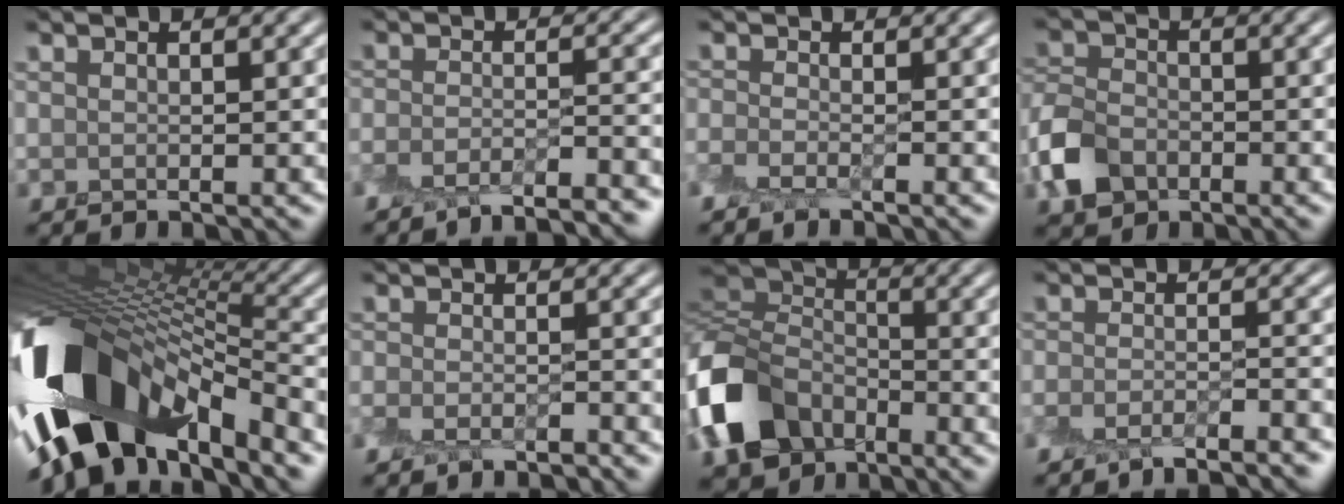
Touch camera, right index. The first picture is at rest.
{"total": 6.6, "force": [-6.1, 1.0, 2.3], "torque": [-0.035, -0.004, -0.093]}
{"total": 1.5, "force": [-1.4, 0.2, 0.5], "torque": [-0.014, -0.002, -0.036]}
{"total": 4.4, "force": [-2.4, 3.2, 2.0], "torque": [-0.048, 0.002, -0.059]}
{"total": 14.8, "force": [-5.9, 7.4, 11.4], "torque": [-0.211, 0.004, -0.111]}
{"total": 3.0, "force": [-3.0, 0.4, 0.6], "torque": [-0.011, -0.004, -0.055]}
{"total": 9.2, "force": [-4.6, 6.5, 4.6], "torque": [-0.109, -0.005, -0.110]}
{"total": 5.3, "force": [-5.0, 0.6, 1.8], "torque": [-0.032, -0.005, -0.080]}